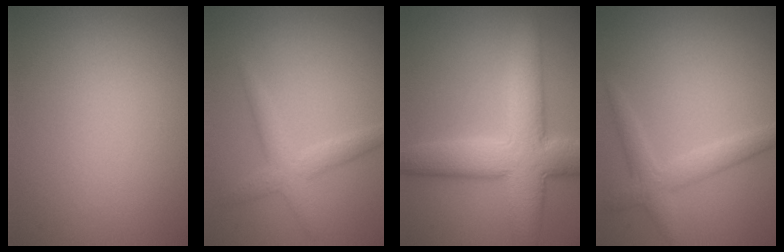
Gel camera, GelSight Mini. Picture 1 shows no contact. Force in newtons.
{"total": 2.6, "press": 2.6, "slide": 0.0}
{"total": 8.8, "press": 8.8, "slide": 0.6}
{"total": 2.8, "press": 2.8, "slide": 0.2}